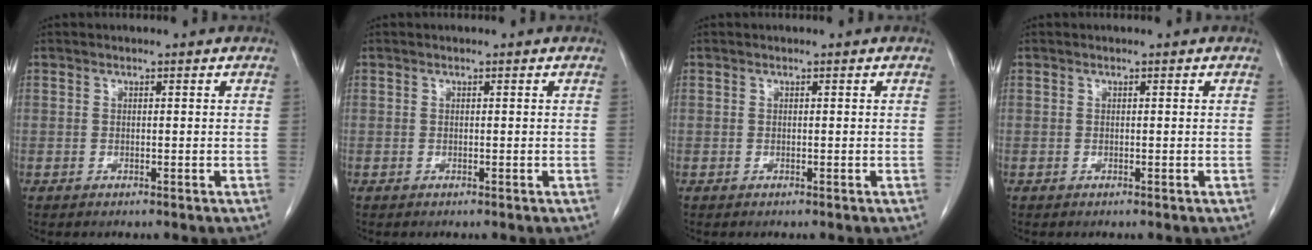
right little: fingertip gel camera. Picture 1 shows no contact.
{"total": 0.0}
{"total": 0.0}
{"total": 0.0}